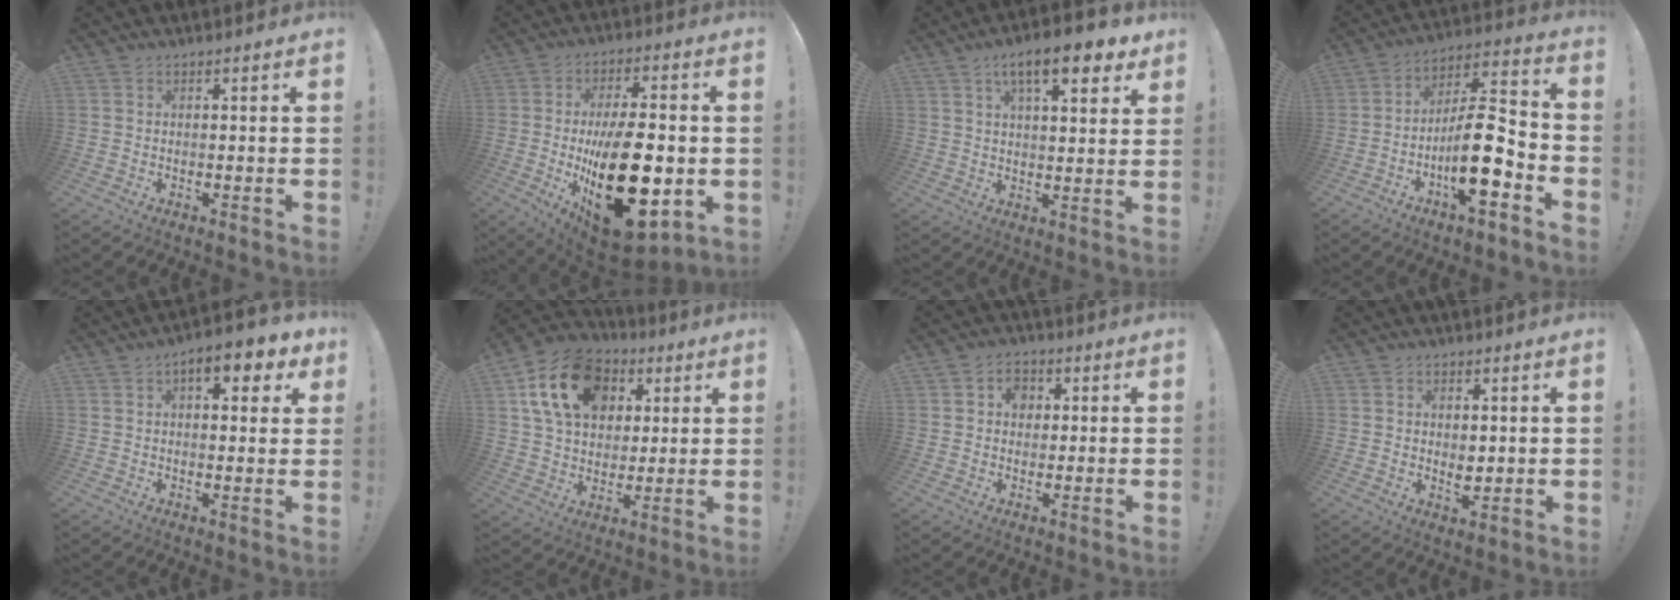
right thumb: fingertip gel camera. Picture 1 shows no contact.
{"total": 28.2, "force": [-4.3, 13.5, 24.3], "torque": [-0.415, 0.004, -0.052]}
{"total": 12.3, "force": [6.5, 3.8, 9.7], "torque": [-0.142, -0.026, 0.102]}
{"total": 17.1, "force": [-6.3, 5.0, 15.1], "torque": [-0.256, 0.029, -0.102]}
{"total": 8.2, "force": [3.6, 3.8, 6.3], "torque": [-0.073, -0.008, 0.055]}
{"total": 19.2, "force": [7.3, 13.6, 11.5], "torque": [-0.181, -0.020, 0.136]}
{"total": 5.0, "force": [1.1, 4.2, 2.4], "torque": [-0.025, 0.001, 0.017]}
{"total": 3.4, "force": [0.4, 2.6, 2.2], "torque": [-0.013, -0.008, 0.004]}